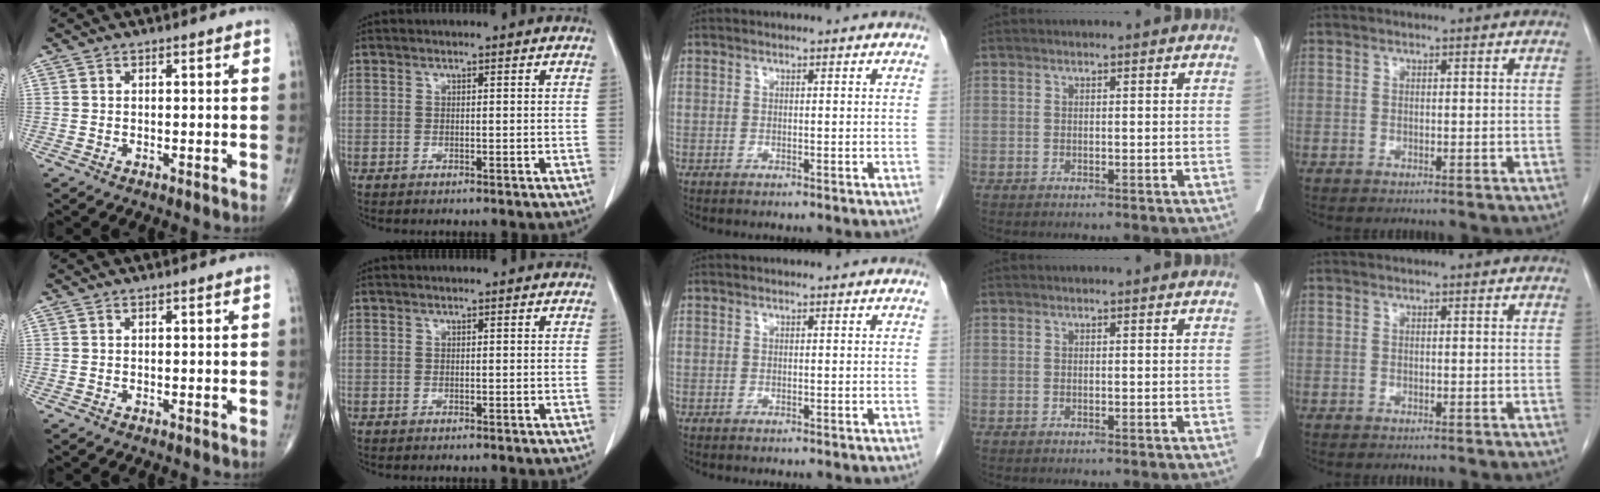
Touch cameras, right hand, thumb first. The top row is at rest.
{}